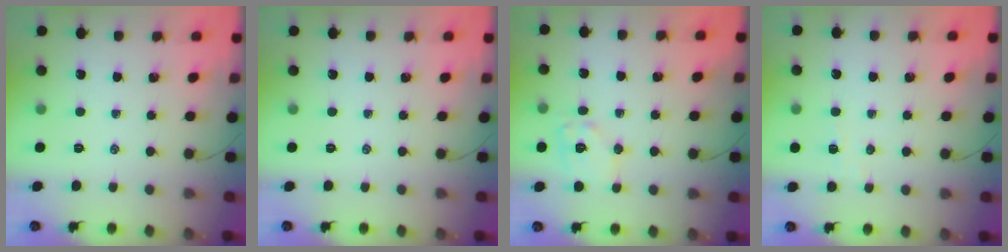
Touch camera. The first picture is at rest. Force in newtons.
{"total": 0.0}
{"total": 9.9, "press": 9.9, "slide": 0.2}
{"total": 3.5, "press": 3.3, "slide": 1.3}